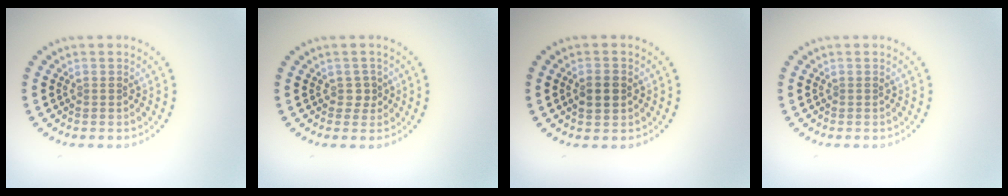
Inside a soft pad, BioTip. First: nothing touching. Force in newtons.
{"total": 0.9, "press": 0.8, "slide": 0.5}
{"total": 2.1, "press": 2.1, "slide": 0.1}
{"total": 0.0}